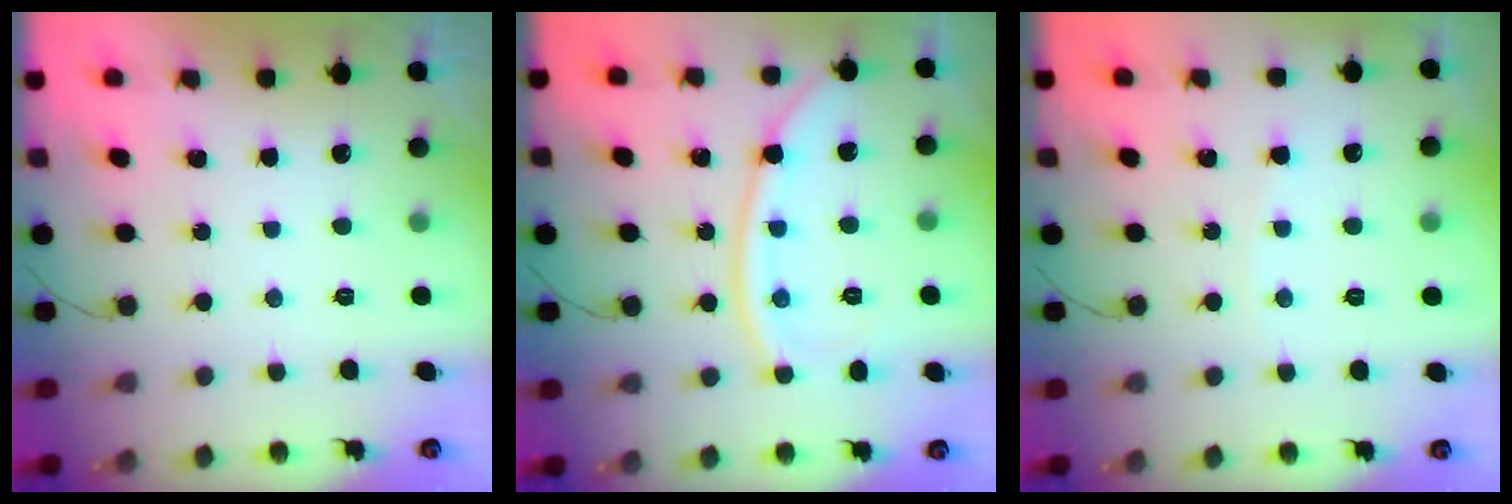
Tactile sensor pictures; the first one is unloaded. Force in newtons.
{"total": 11.1, "press": 11.1, "slide": 0.6}
{"total": 2.3, "press": 2.3, "slide": 0.3}